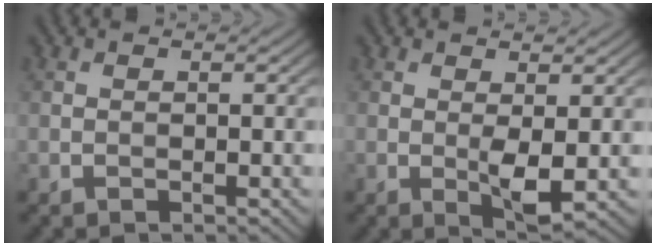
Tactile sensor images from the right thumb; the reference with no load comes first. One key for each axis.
{"total": 2.9, "fx": 0.4, "fy": 0.8, "fz": 2.8, "tx": -0.058, "ty": -0.009, "tz": 0.011}